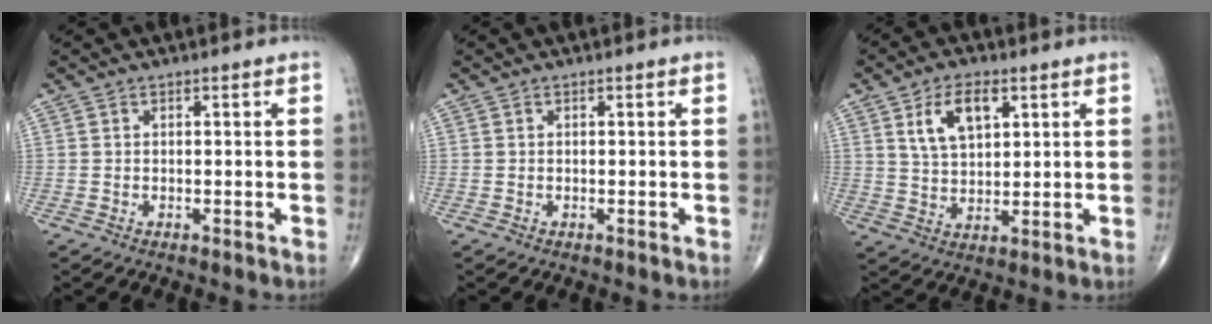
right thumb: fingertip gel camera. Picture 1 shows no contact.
{"total": 0.0}
{"total": 8.5, "force": [3.6, 4.5, 6.2], "torque": [-0.096, -0.011, 0.070]}